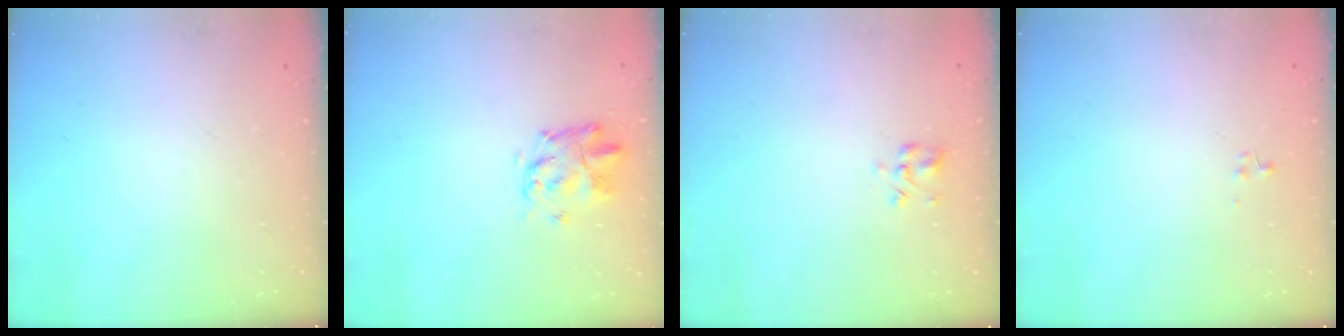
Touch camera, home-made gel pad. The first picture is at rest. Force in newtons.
{"total": 4.1, "press": 4.0, "slide": 1.0}
{"total": 4.1, "press": 4.0, "slide": 0.9}
{"total": 0.0}